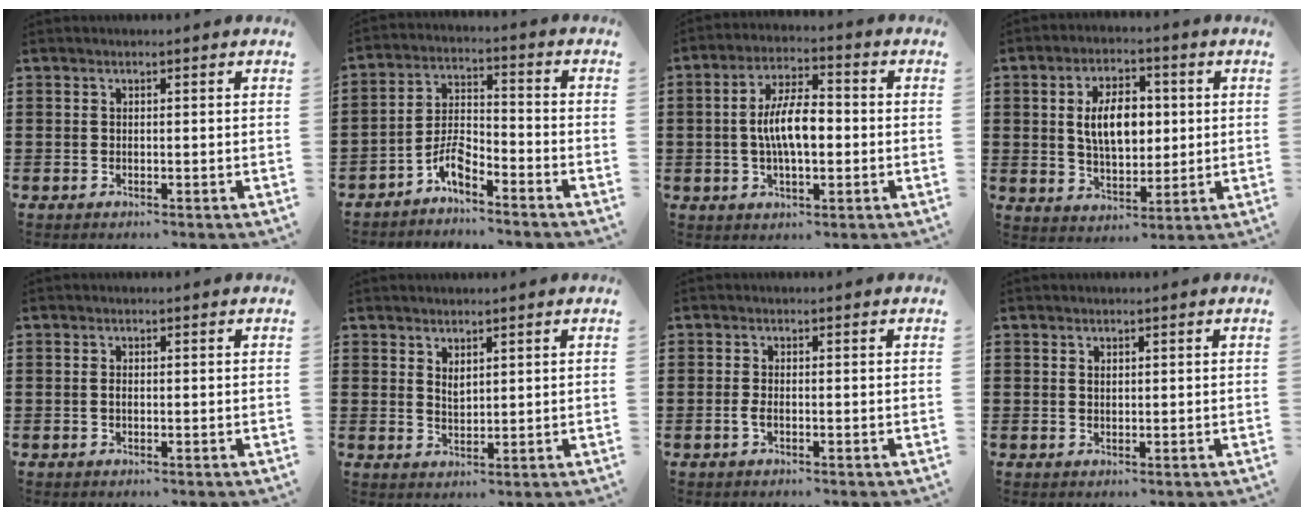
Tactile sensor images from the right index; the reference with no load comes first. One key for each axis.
{"total": 5.2, "fx": -4.2, "fy": 1.6, "fz": 2.7, "tx": -0.071, "ty": 0.003, "tz": -0.088}
{"total": 7.7, "fx": -0.5, "fy": 3.1, "fz": 7.0, "tx": -0.140, "ty": 0.005, "tz": -0.013}
{"total": 8.2, "fx": 1.2, "fy": 4.7, "fz": 6.6, "tx": -0.127, "ty": 0.008, "tz": 0.014}
{"total": 0.8, "fx": -0.1, "fy": 0.4, "fz": 0.7, "tx": -0.015, "ty": 0.001, "tz": -0.002}
{"total": 1.9, "fx": 1.5, "fy": 0.9, "fz": 0.8, "tx": -0.009, "ty": -0.002, "tz": 0.026}
{"total": 1.3, "fx": -0.4, "fy": 0.5, "fz": 1.1, "tx": -0.030, "ty": -0.004, "tz": -0.010}
{"total": 0.7, "fx": 0.4, "fy": 0.5, "fz": 0.4, "tx": -0.008, "ty": 0.002, "tz": 0.007}